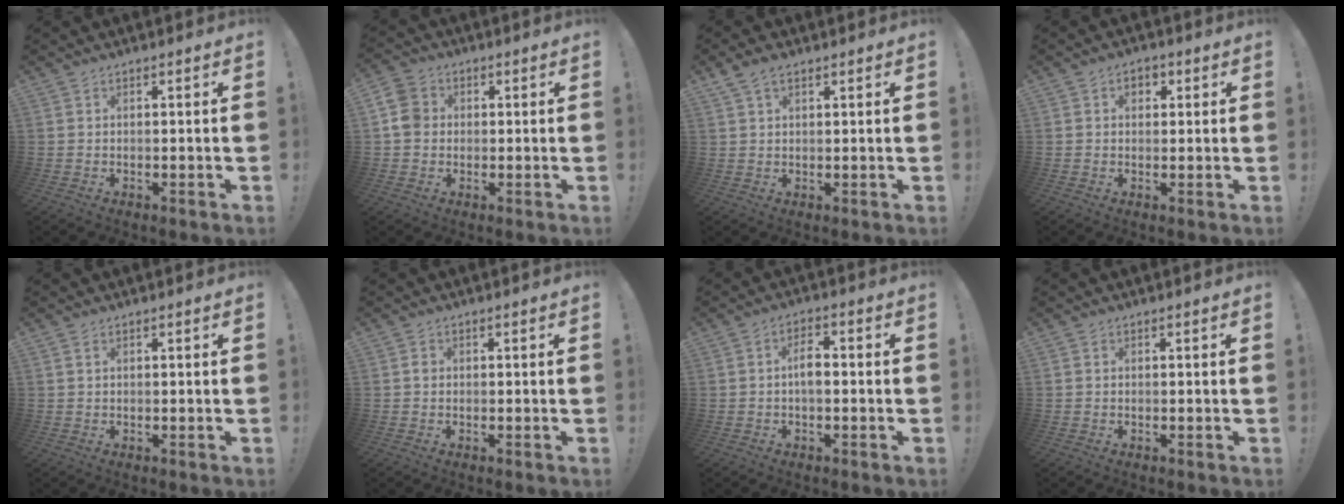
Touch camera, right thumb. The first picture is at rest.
{"total": 7.1, "force": [0.6, 6.3, 3.2], "torque": [-0.063, 0.014, 0.014]}
{"total": 4.0, "force": [2.5, 2.1, 2.3], "torque": [-0.047, -0.003, 0.051]}
{"total": 3.4, "force": [0.8, 2.6, 2.0], "torque": [-0.020, 0.003, 0.011]}
{"total": 0.8, "force": [0.5, 0.2, 0.6], "torque": [-0.013, 0.000, 0.009]}
{"total": 0.8, "force": [-0.1, 0.7, 0.4], "torque": [0.001, -0.001, -0.003]}
{"total": 5.0, "force": [-0.1, 2.5, 4.3], "torque": [-0.069, 0.002, -0.008]}
{"total": 0.0}